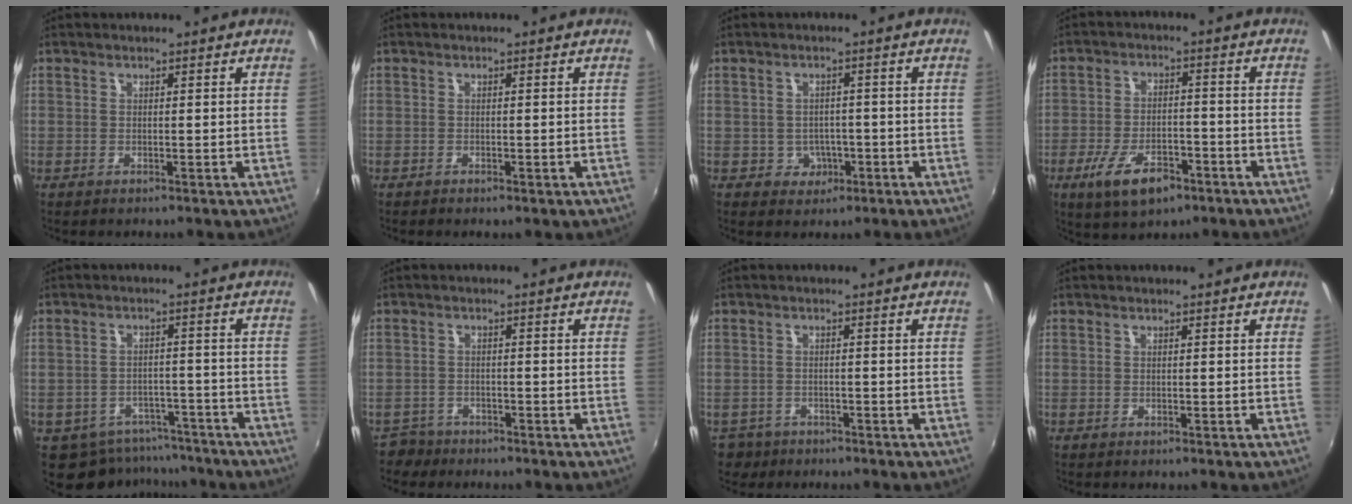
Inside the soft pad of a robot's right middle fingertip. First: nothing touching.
{"total": 0.8, "force": [-0.5, 0.3, 0.6], "torque": [-0.011, -0.003, -0.008]}
{"total": 3.5, "force": [-1.1, 3.3, 0.6], "torque": [-0.019, 0.007, -0.008]}
{"total": 9.9, "force": [-5.7, 4.3, 6.8], "torque": [-0.148, -0.014, -0.094]}
{"total": 9.1, "force": [-7.3, 5.2, 1.8], "torque": [-0.042, 0.009, -0.089]}
{"total": 3.3, "force": [-2.8, 1.7, -0.2], "torque": [-0.009, 0.000, -0.054]}
{"total": 4.2, "force": [-2.8, 3.0, 0.9], "torque": [-0.033, -0.006, -0.046]}
{"total": 0.0}